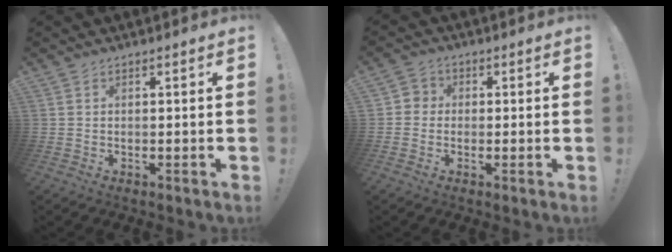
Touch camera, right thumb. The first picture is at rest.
{"total": 3.4, "force": [-0.9, 3.1, 1.0], "torque": [-0.009, 0.011, -0.017]}